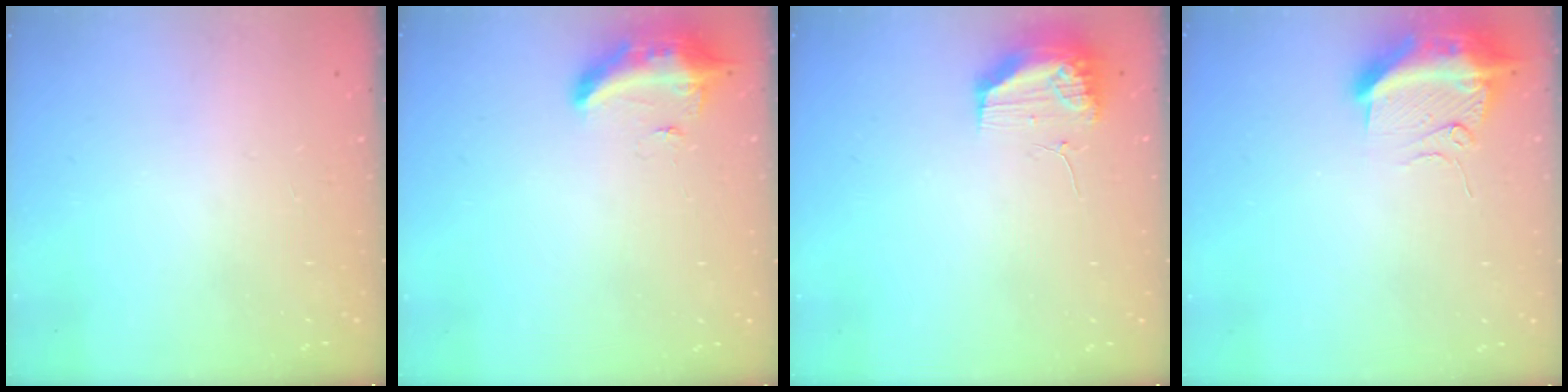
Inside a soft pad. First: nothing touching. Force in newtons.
{"total": 10.4, "press": 9.8, "slide": 3.5}
{"total": 13.5, "press": 11.5, "slide": 7.0}
{"total": 12.1, "press": 12.1, "slide": 1.3}